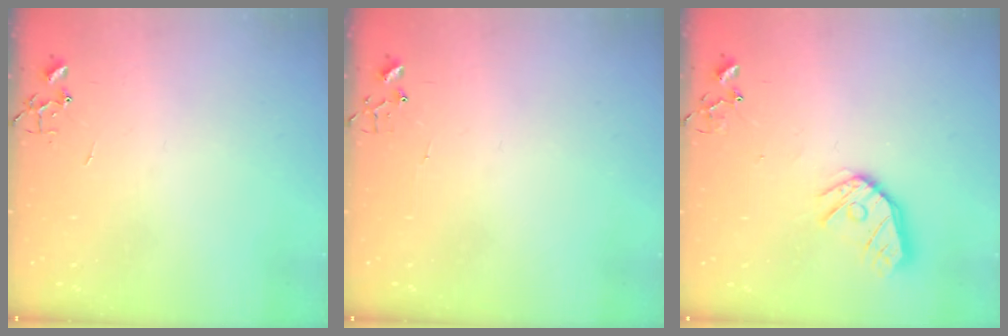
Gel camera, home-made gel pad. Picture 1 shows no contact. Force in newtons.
{"total": 3.6, "press": 3.6, "slide": 0.4}
{"total": 12.6, "press": 12.5, "slide": 1.4}